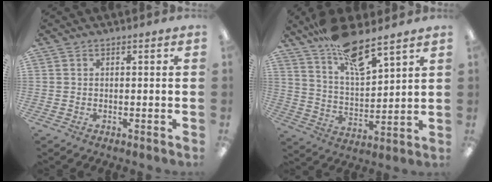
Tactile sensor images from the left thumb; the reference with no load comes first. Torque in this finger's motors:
{"motor_torque": [1.65, 0.64, 1.15, -0.61, 0.11]}